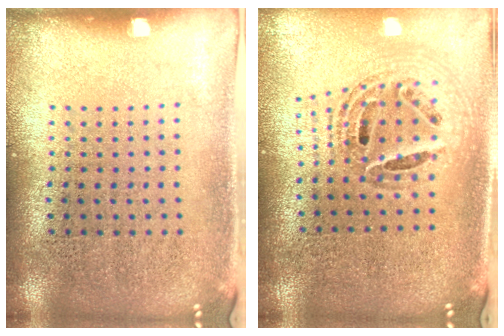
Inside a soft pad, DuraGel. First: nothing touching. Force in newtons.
{"total": 1.2, "press": 1.1, "slide": 0.4}